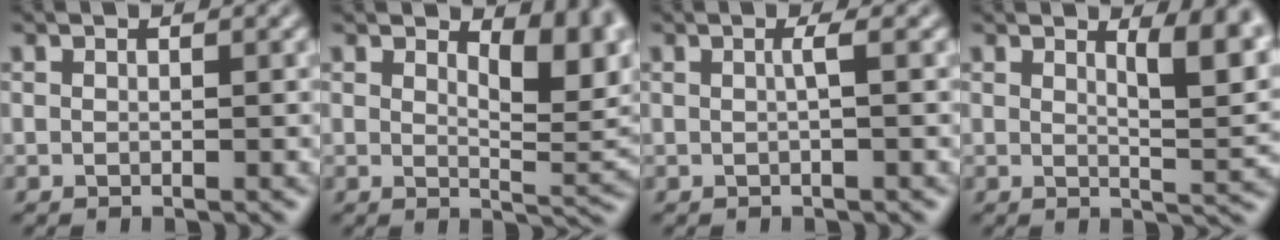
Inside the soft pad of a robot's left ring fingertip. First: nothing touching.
{"total": 5.3, "force": [2.4, 2.1, 4.2], "torque": [-0.054, -0.007, 0.036]}
{"total": 1.1, "force": [0.1, 0.2, 1.1], "torque": [-0.018, 0.004, -0.002]}
{"total": 5.2, "force": [2.5, 1.5, 4.3], "torque": [-0.049, -0.005, 0.038]}